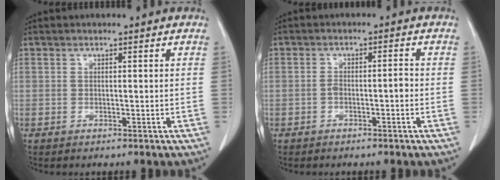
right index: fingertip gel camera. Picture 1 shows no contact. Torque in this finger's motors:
{"motor_torque": [0.19, -0.18, 0.21, 0.06]}